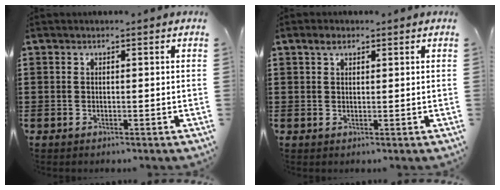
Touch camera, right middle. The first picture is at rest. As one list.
[{"total": 1.8, "force": [1.3, 0.8, 0.9], "torque": [-0.013, 0.001, 0.023]}]